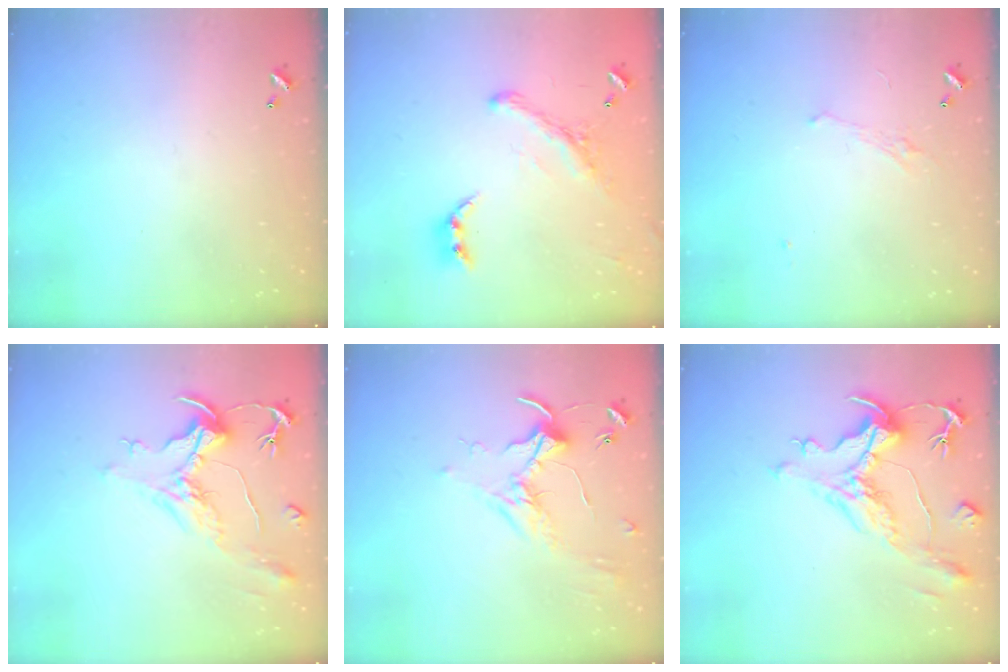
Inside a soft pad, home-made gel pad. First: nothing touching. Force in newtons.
{"total": 2.9, "press": 2.5, "slide": 1.4}
{"total": 1.6, "press": 1.4, "slide": 0.8}
{"total": 2.2, "press": 1.7, "slide": 1.4}
{"total": 1.8, "press": 1.8, "slide": 0.4}
{"total": 2.0, "press": 1.0, "slide": 1.8}